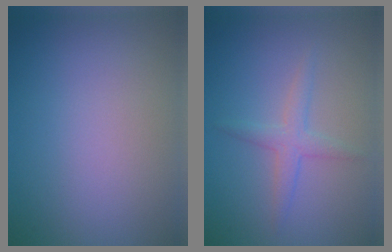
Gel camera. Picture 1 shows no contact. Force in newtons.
{"total": 2.0, "press": 2.0, "slide": 0.1}